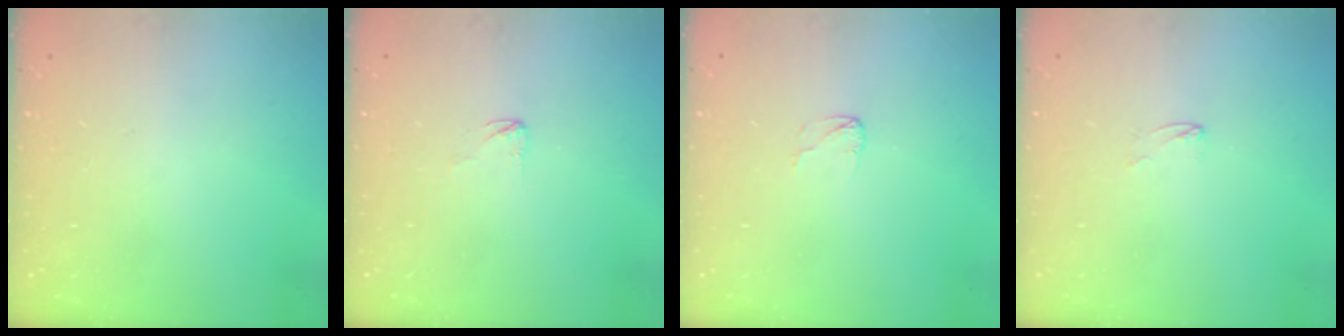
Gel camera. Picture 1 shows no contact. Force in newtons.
{"total": 2.3, "press": 2.3, "slide": 0.2}
{"total": 2.7, "press": 2.7, "slide": 0.2}
{"total": 1.7, "press": 1.6, "slide": 0.1}